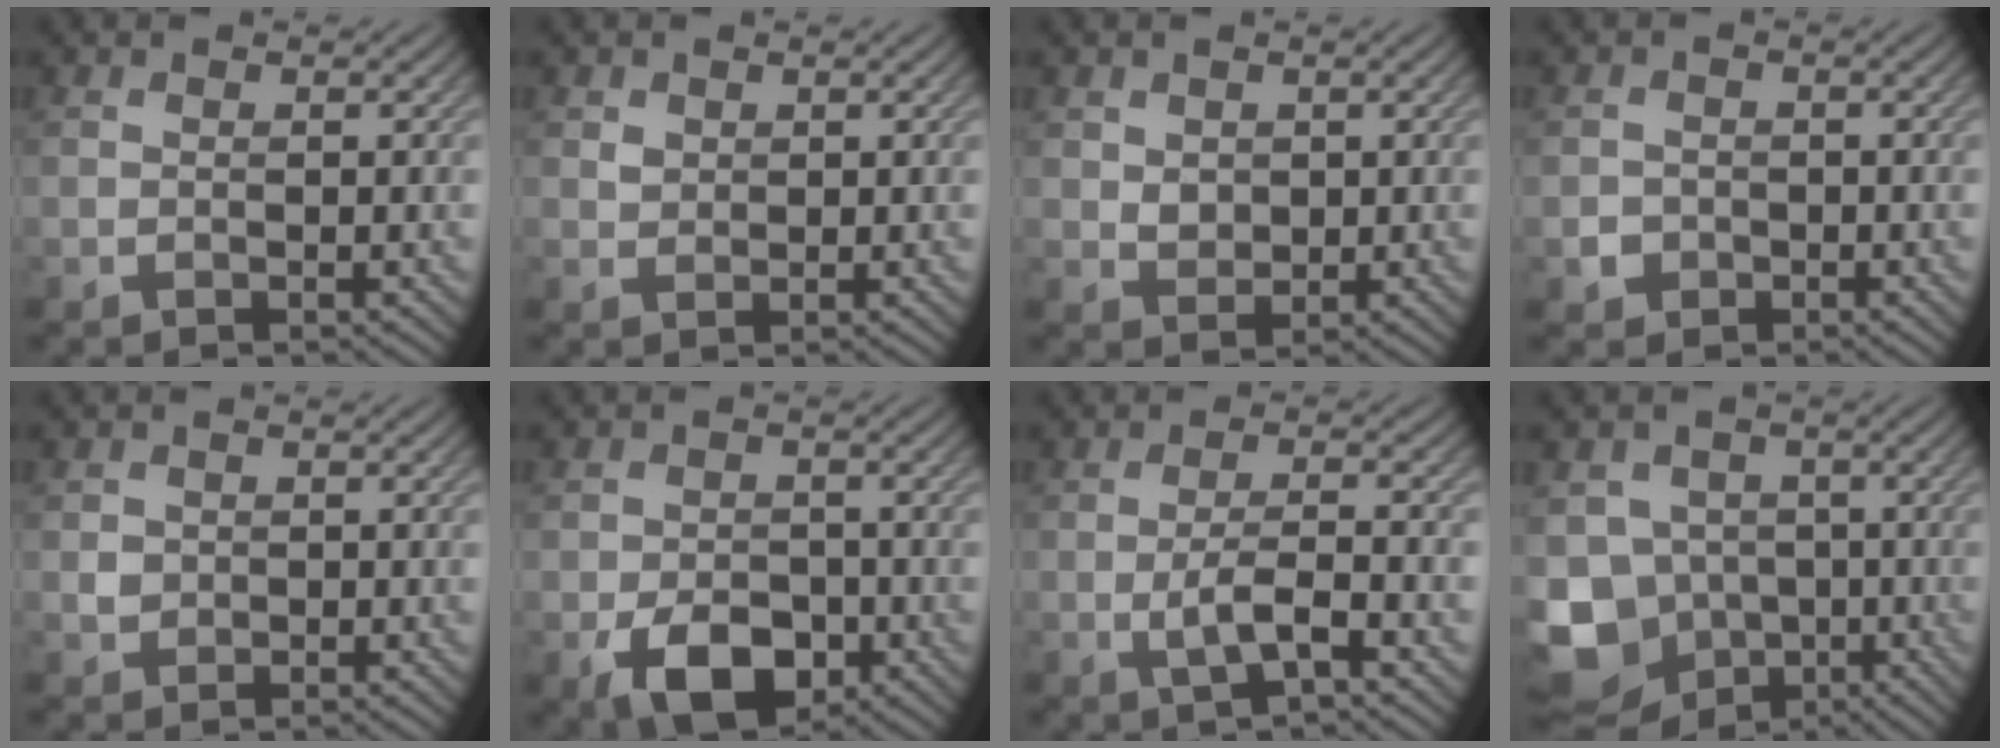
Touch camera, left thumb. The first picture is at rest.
{"total": 1.1, "force": [0.6, 0.9, 0.3], "torque": [-0.007, -0.002, 0.012]}
{"total": 2.3, "force": [0.8, 2.0, 1.0], "torque": [-0.028, -0.004, 0.012]}
{"total": 1.9, "force": [-0.8, 1.7, 0.3], "torque": [-0.002, -0.005, -0.019]}
{"total": 1.5, "force": [-0.1, 1.5, 0.4], "torque": [-0.005, -0.003, -0.005]}
{"total": 6.8, "force": [-3.0, 4.4, 4.2], "torque": [-0.074, -0.016, -0.055]}
{"total": 3.8, "force": [-1.4, 0.9, 3.4], "torque": [-0.072, 0.002, -0.030]}
{"total": 11.7, "force": [-4.5, 9.8, 4.4], "torque": [-0.139, -0.024, -0.097]}